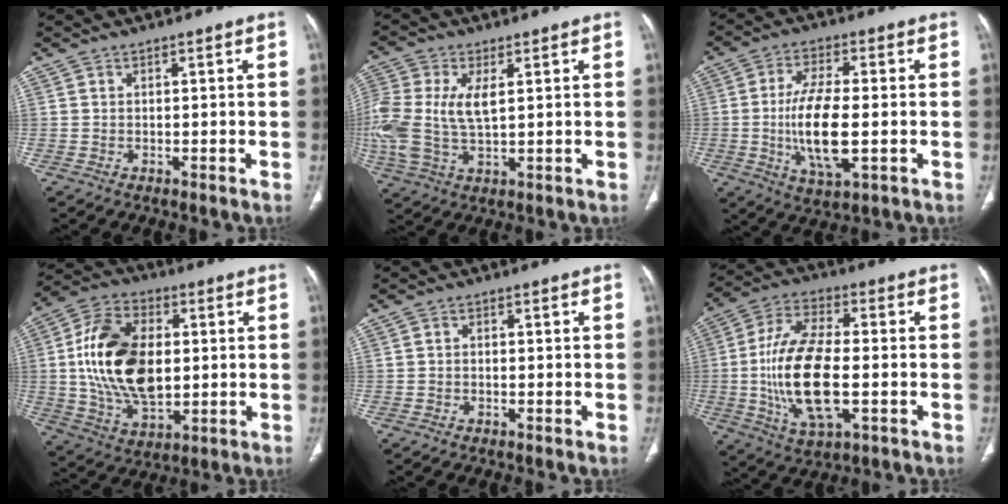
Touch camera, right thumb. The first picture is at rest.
{"total": 14.7, "force": [1.8, 7.8, 12.4], "torque": [-0.312, 0.000, 0.040]}
{"total": 12.6, "force": [-1.6, 4.8, 11.5], "torque": [-0.226, -0.004, -0.027]}
{"total": 19.4, "force": [1.3, 11.9, 15.2], "torque": [-0.271, 0.002, 0.030]}
{"total": 0.7, "force": [-0.2, 0.5, 0.4], "torque": [-0.004, 0.002, -0.007]}
{"total": 17.8, "force": [-2.4, 7.8, 15.9], "torque": [-0.317, 0.008, -0.041]}